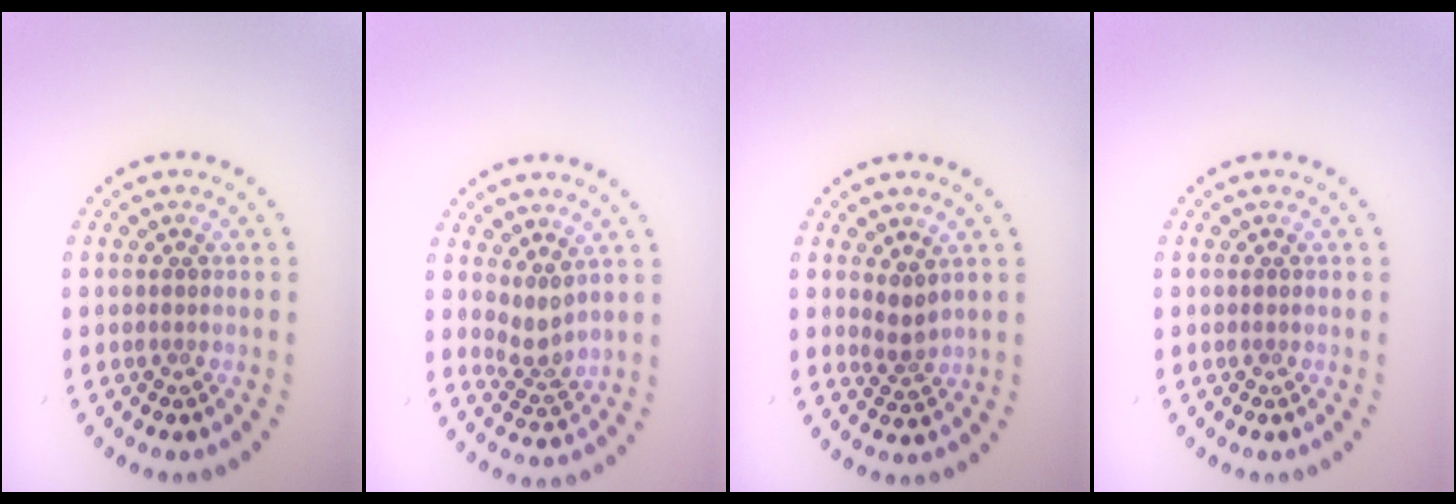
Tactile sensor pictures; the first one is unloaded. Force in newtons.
{"total": 2.3, "press": 1.6, "slide": 1.6}
{"total": 1.9, "press": 1.3, "slide": 1.3}
{"total": 0.0}